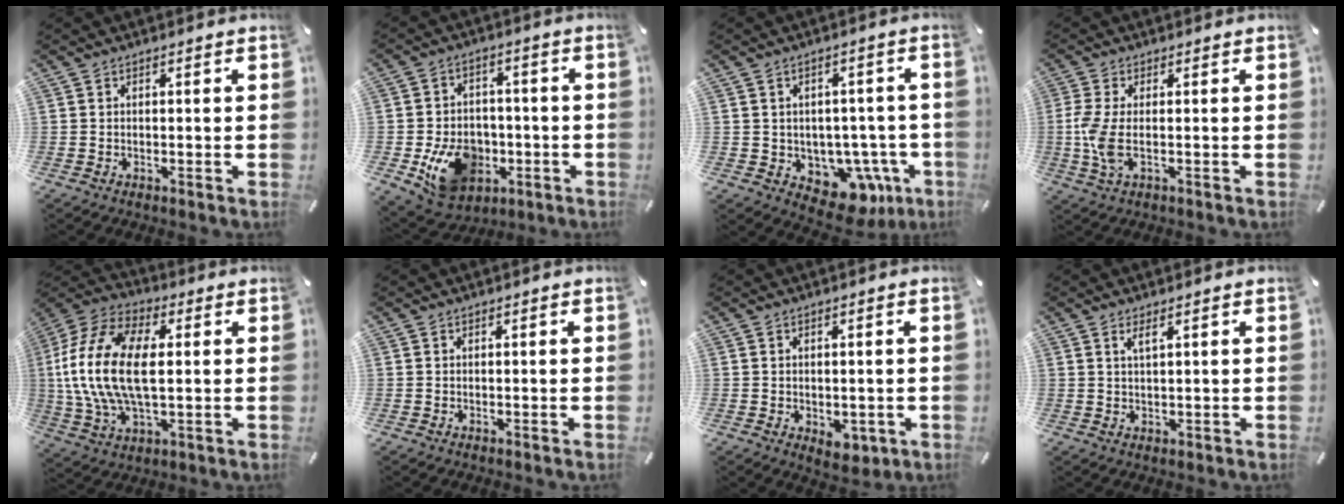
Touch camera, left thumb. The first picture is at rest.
{"total": 14.1, "force": [-4.5, 11.6, 6.7], "torque": [-0.113, 0.032, -0.064]}
{"total": 9.4, "force": [-3.8, 7.0, 5.0], "torque": [-0.051, 0.012, -0.052]}
{"total": 6.4, "force": [-0.3, 2.3, 6.0], "torque": [-0.139, -0.013, -0.008]}
{"total": 18.6, "force": [1.2, 10.6, 15.2], "torque": [-0.347, -0.004, 0.018]}
{"total": 0.0}
{"total": 3.9, "force": [-1.0, 2.7, 2.7], "torque": [-0.024, 0.001, -0.016]}
{"total": 2.3, "force": [1.3, 0.6, 1.8], "torque": [-0.038, 0.002, 0.023]}